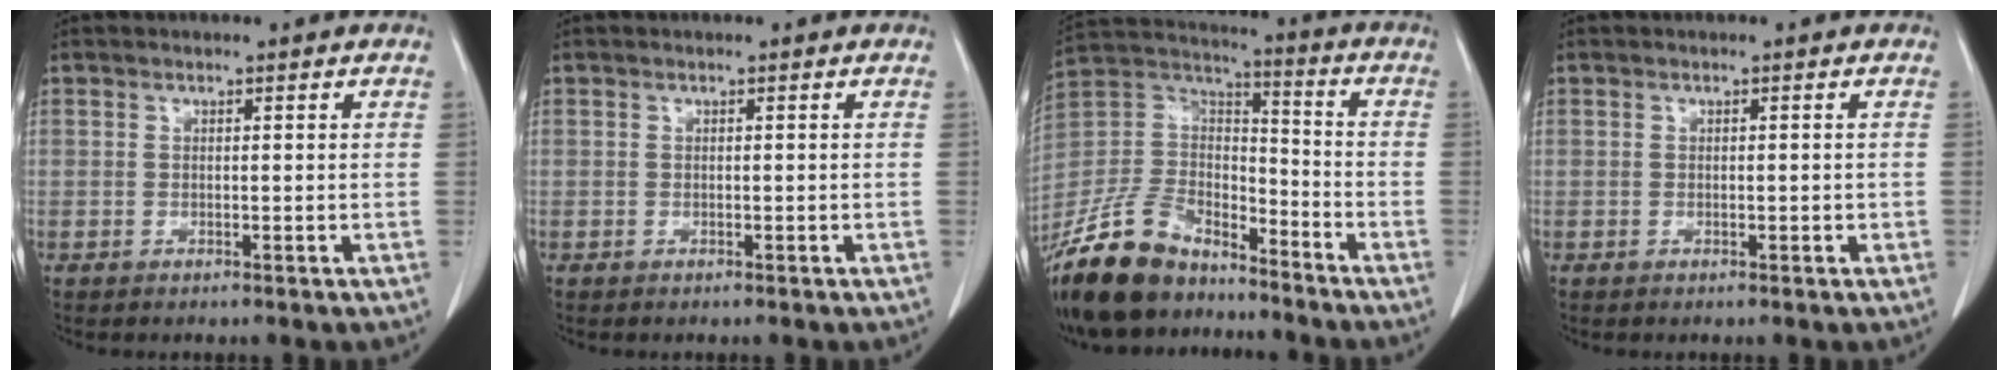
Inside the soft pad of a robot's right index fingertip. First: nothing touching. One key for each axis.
{"total": 0.0}
{"total": 17.4, "fx": -14.1, "fy": 7.0, "fz": 7.4, "tx": -0.158, "ty": 0.018, "tz": -0.264}
{"total": 0.5, "fx": -0.2, "fy": 0.2, "fz": 0.5, "tx": -0.008, "ty": -0.001, "tz": -0.001}